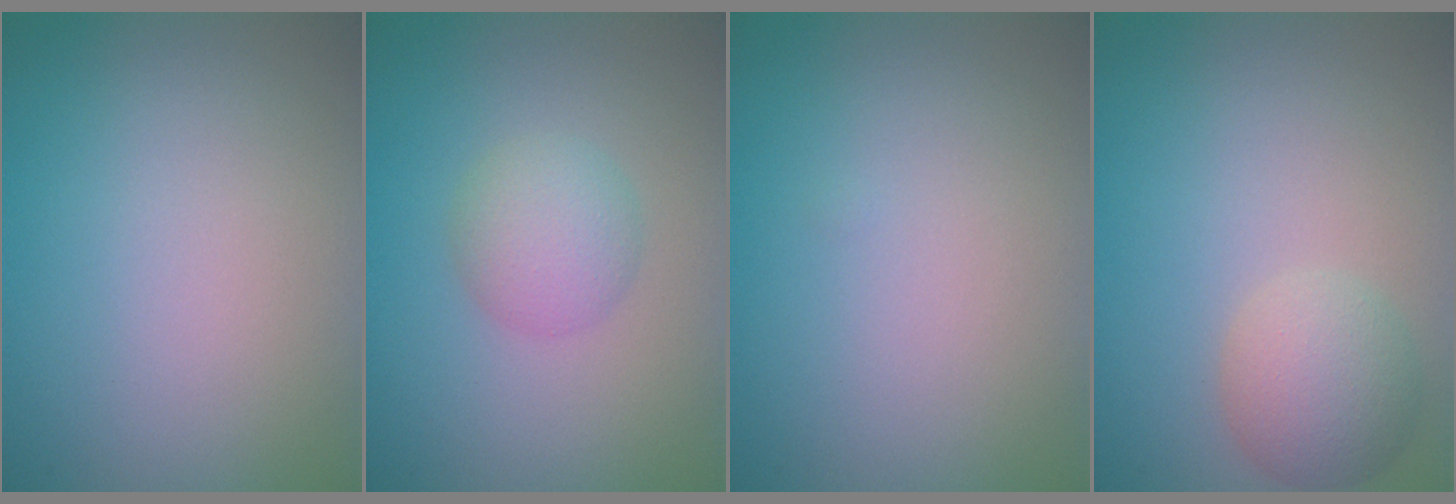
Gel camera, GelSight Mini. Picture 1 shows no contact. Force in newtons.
{"total": 2.9, "press": 2.9, "slide": 0.1}
{"total": 0.0}
{"total": 3.4, "press": 3.4, "slide": 0.1}